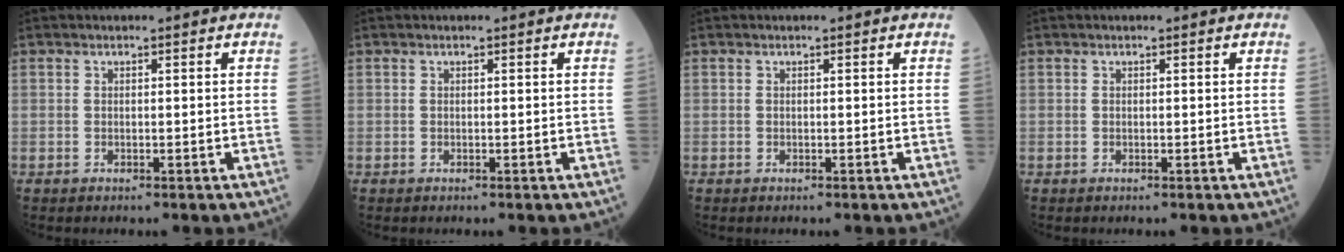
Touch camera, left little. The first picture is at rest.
{"total": 0.0}
{"total": 0.0}
{"total": 0.0}